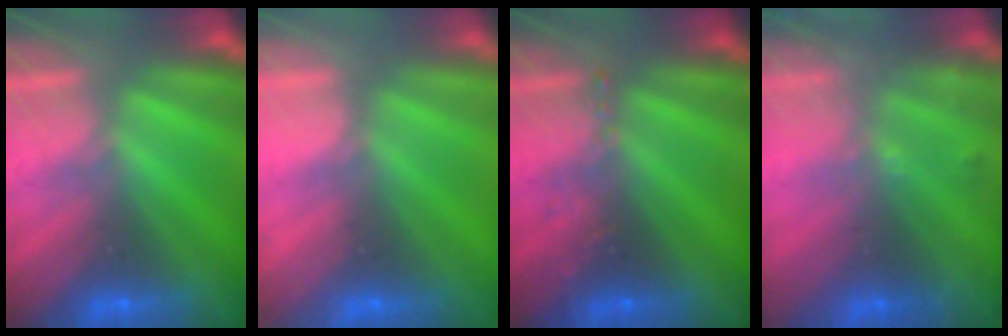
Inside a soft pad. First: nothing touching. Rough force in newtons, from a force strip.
{"total": 2.3}
{"total": 2.5}
{"total": 2.0}